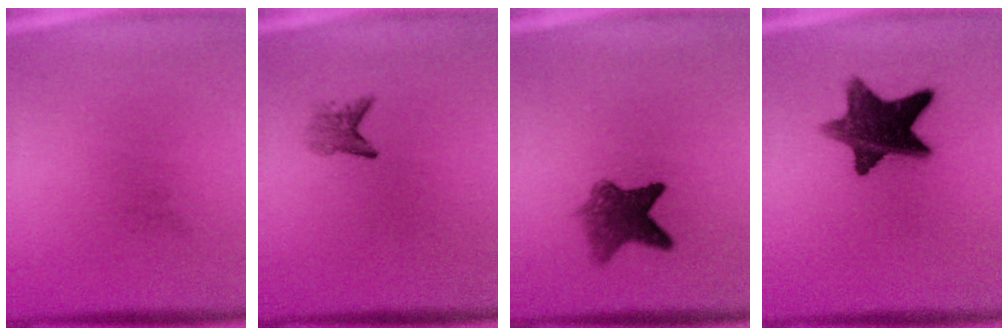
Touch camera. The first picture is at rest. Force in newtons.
{"total": 2.0}
{"total": 6.1}
{"total": 12.3}